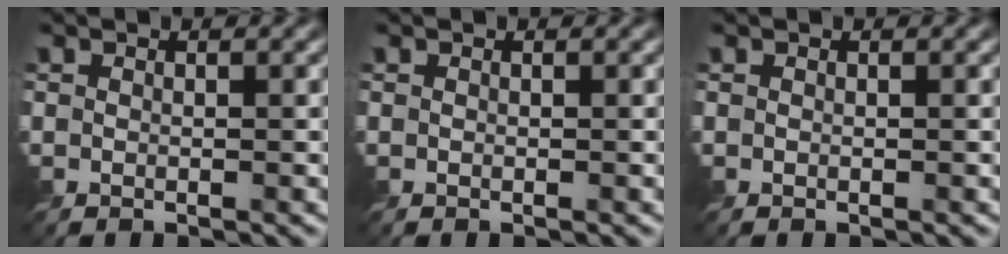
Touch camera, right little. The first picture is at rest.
{"total": 0.0}
{"total": 0.0}